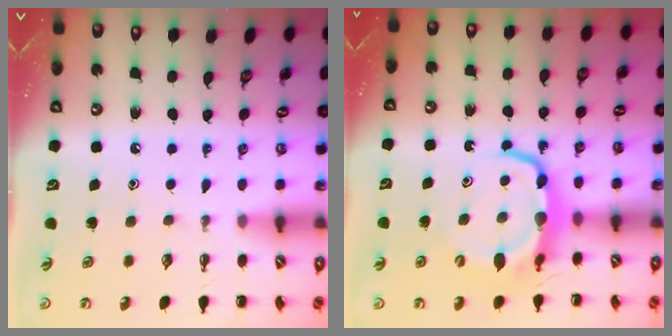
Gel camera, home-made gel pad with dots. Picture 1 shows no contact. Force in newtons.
{"total": 7.7, "press": 7.6, "slide": 1.1}